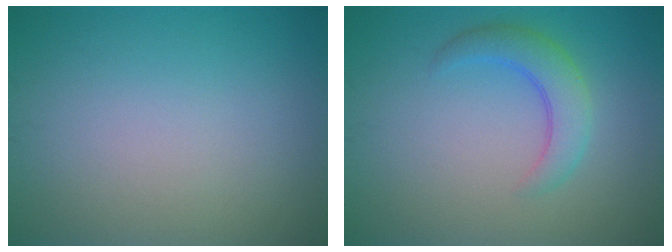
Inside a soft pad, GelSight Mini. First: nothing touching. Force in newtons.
{"total": 3.3, "press": 3.3, "slide": 0.2}